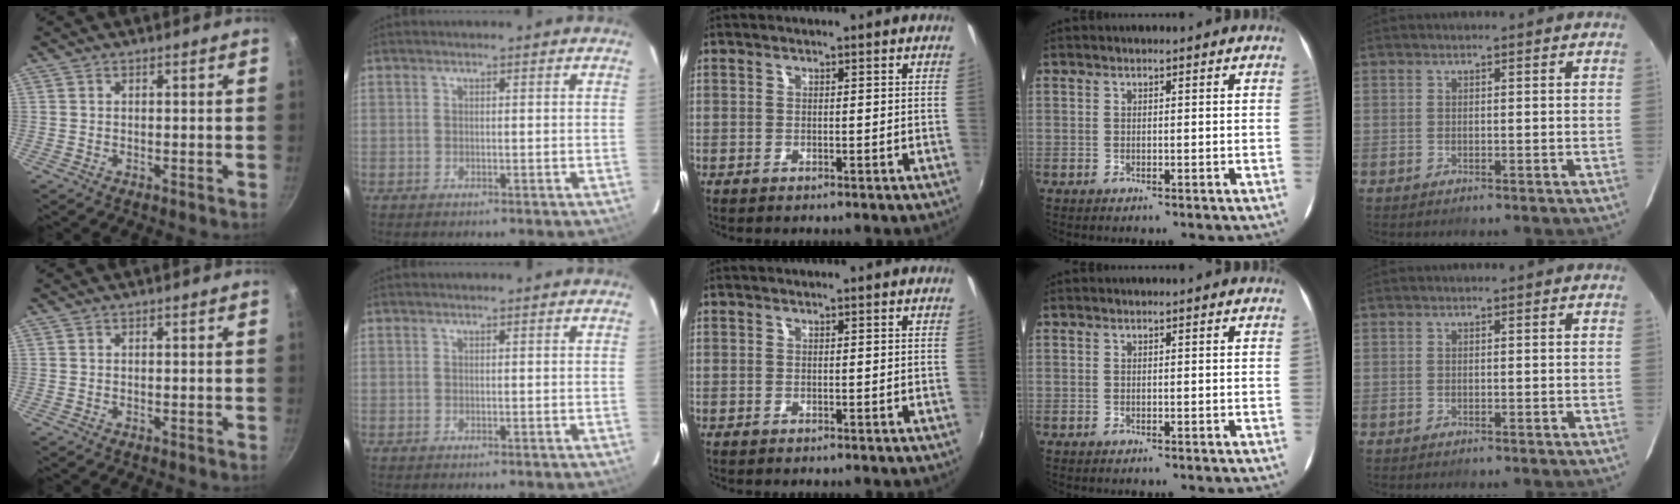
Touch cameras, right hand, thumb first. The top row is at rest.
{}